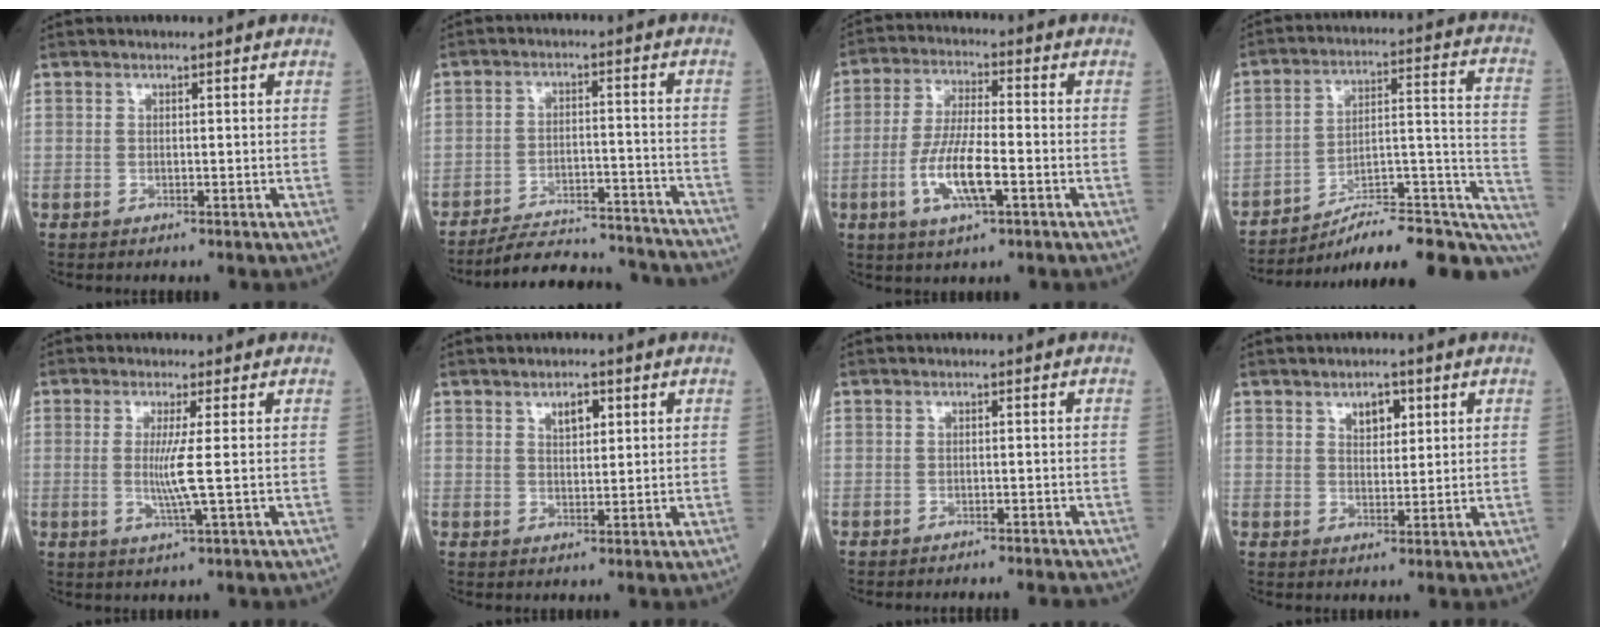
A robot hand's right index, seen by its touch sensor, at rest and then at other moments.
{"total": 16.8, "force": [-16.3, 1.8, 3.6], "torque": [-0.054, 0.007, -0.218]}
{"total": 9.3, "force": [-3.0, 1.8, 8.6], "torque": [-0.176, -0.005, -0.055]}
{"total": 22.1, "force": [-18.4, 4.3, 11.4], "torque": [-0.081, 0.054, -0.256]}
{"total": 4.7, "force": [0.0, -1.1, 4.5], "torque": [-0.099, -0.014, 0.001]}
{"total": 2.8, "force": [1.5, 1.2, 2.0], "torque": [-0.036, 0.001, 0.030]}
{"total": 4.1, "force": [-4.0, 0.2, 0.9], "torque": [-0.008, -0.011, -0.044]}
{"total": 3.4, "force": [1.9, 1.7, 2.2], "torque": [-0.034, 0.002, 0.033]}